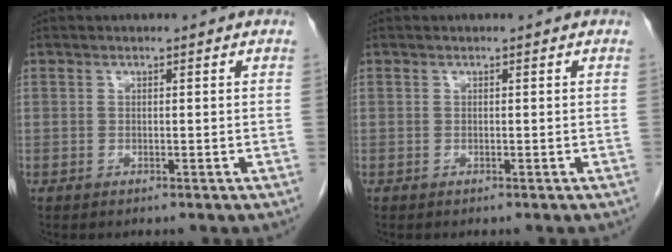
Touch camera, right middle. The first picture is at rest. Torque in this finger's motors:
{"motor_torque": [0.38, -0.15, 0.05, 0.00]}